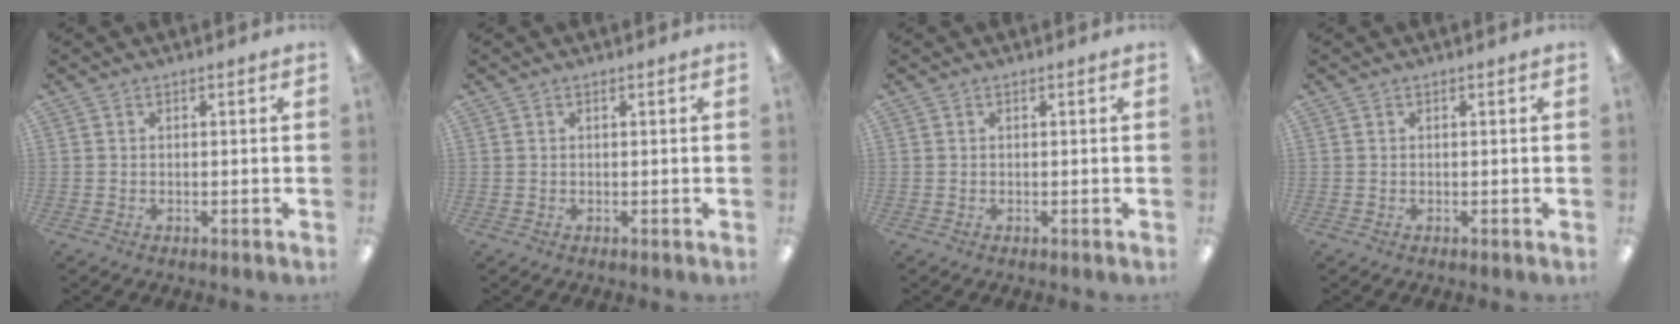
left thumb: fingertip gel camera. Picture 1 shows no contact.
{"total": 0.0}
{"total": 0.0}
{"total": 0.0}